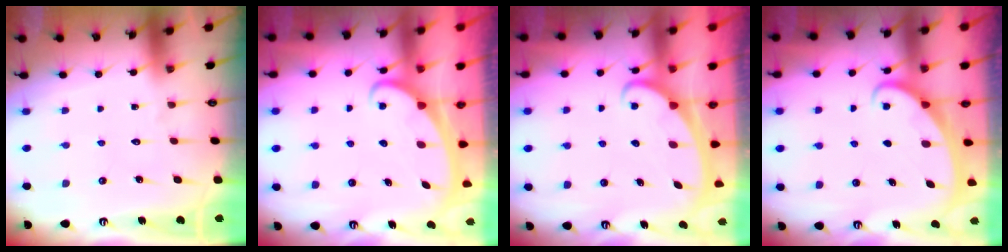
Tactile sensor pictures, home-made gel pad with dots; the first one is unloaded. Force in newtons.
{"total": 2.4, "press": 2.4, "slide": 0.3}
{"total": 2.4, "press": 2.4, "slide": 0.3}
{"total": 2.2, "press": 2.2, "slide": 0.2}